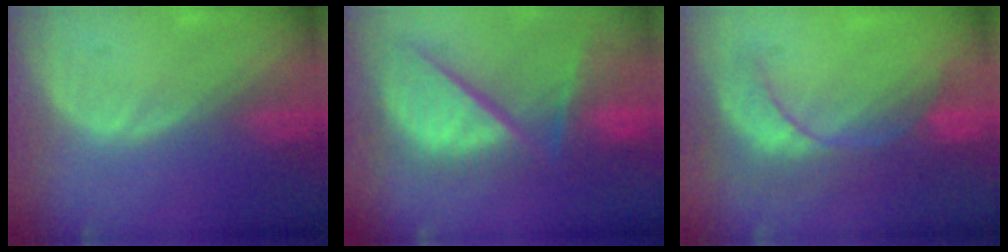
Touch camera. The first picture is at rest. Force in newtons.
{"total": 12.5, "press": 10.3, "slide": 7.1}
{"total": 8.9, "press": 7.8, "slide": 4.2}